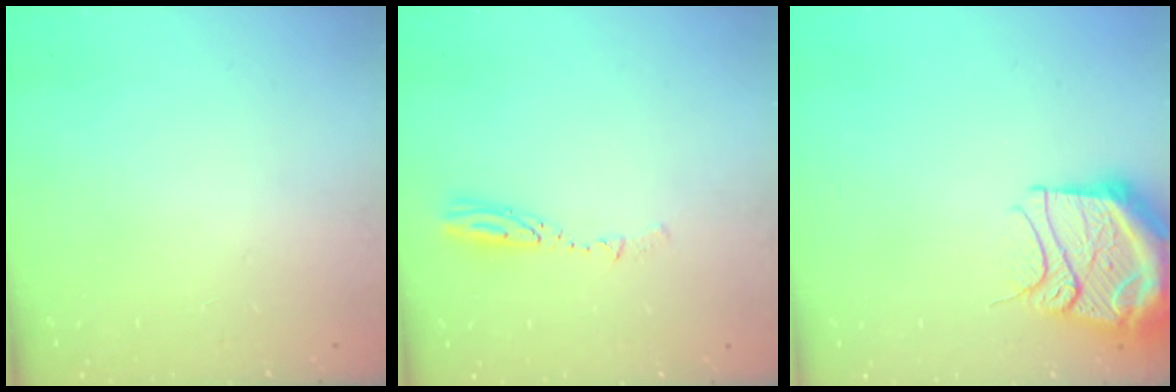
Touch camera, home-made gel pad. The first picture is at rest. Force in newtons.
{"total": 3.6, "press": 3.5, "slide": 0.4}
{"total": 17.9, "press": 16.5, "slide": 6.9}